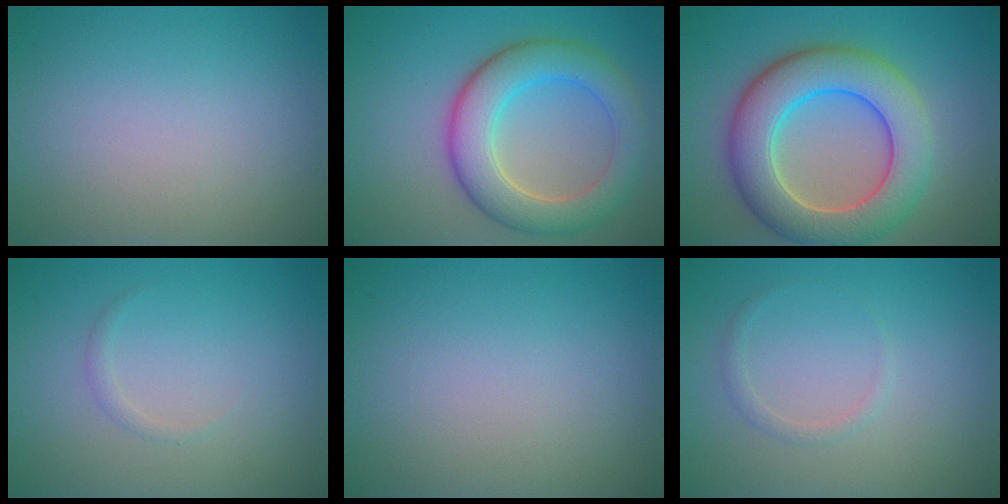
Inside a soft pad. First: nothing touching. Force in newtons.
{"total": 6.8, "press": 6.8, "slide": 0.4}
{"total": 9.2, "press": 9.2, "slide": 0.4}
{"total": 0.6, "press": 0.6, "slide": 0.0}
{"total": 0.0}
{"total": 0.9, "press": 0.9, "slide": 0.1}